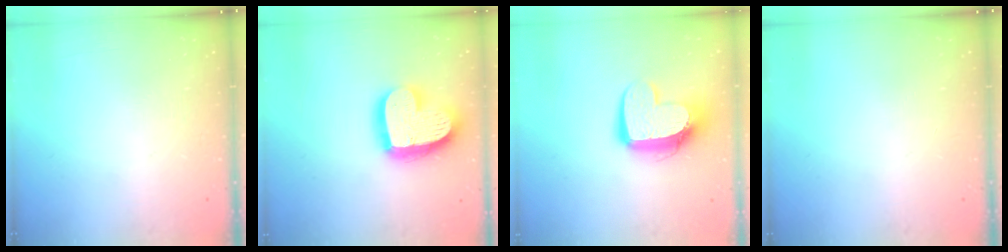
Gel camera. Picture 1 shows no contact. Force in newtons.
{"total": 19.4, "press": 19.3, "slide": 1.5}
{"total": 12.2, "press": 12.2, "slide": 1.2}
{"total": 0.0}